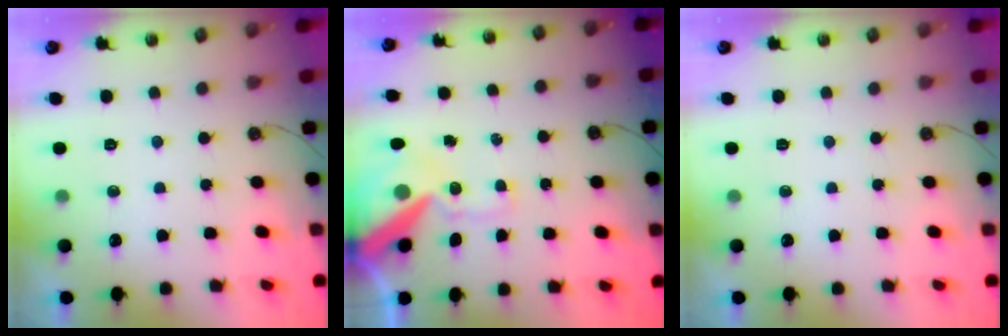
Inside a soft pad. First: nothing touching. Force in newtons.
{"total": 15.9, "press": 15.8, "slide": 2.3}
{"total": 0.0}